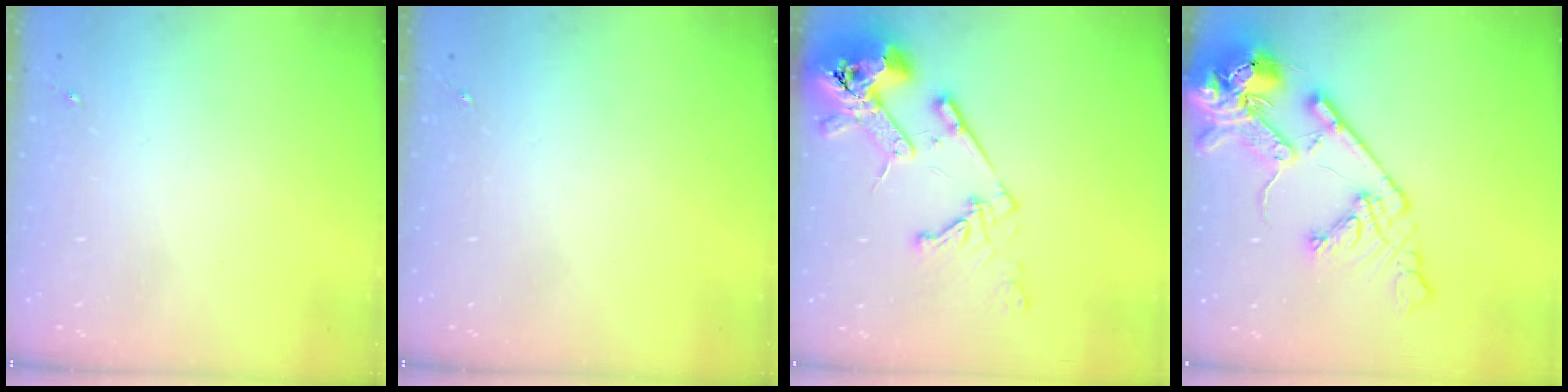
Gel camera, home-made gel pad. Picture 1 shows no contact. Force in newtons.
{"total": 0.0}
{"total": 16.7, "press": 16.5, "slide": 2.2}
{"total": 19.0, "press": 18.8, "slide": 2.9}